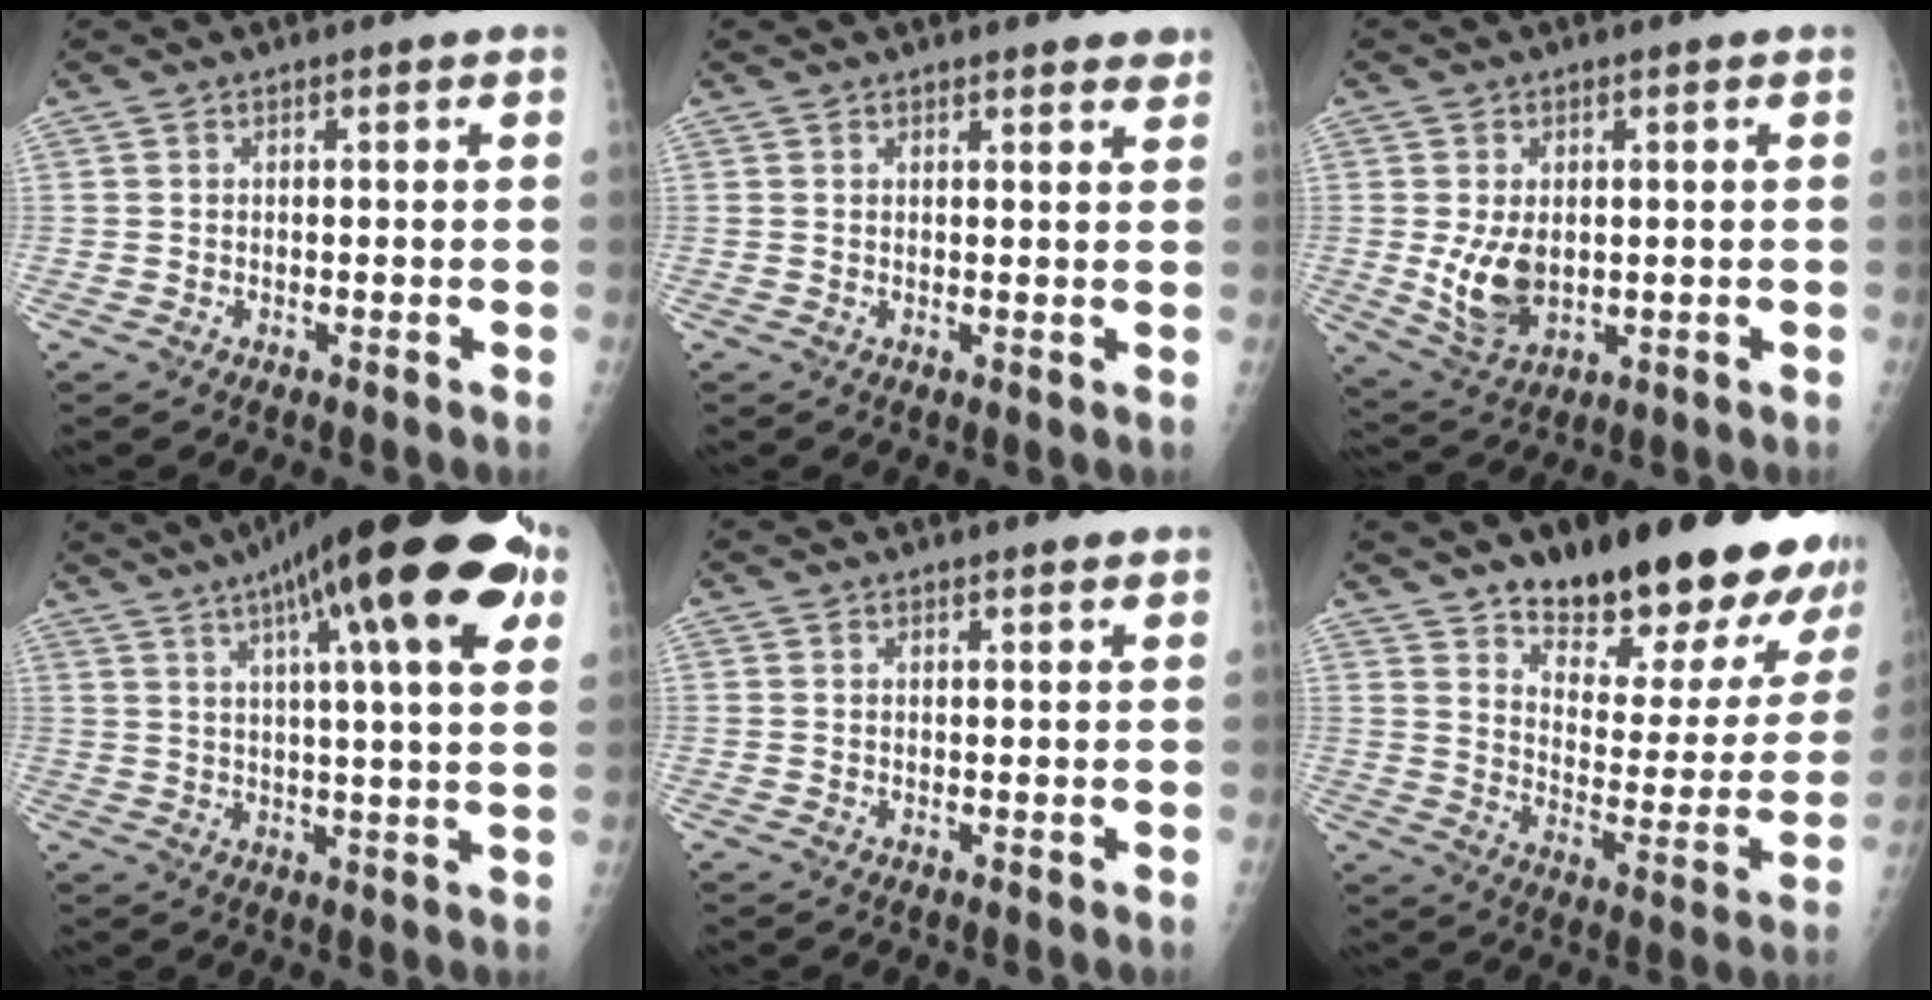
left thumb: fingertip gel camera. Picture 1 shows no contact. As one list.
[{"total": 2.7, "force": [2.4, 0.8, 1.1], "torque": [0.005, -0.006, 0.024]}, {"total": 7.5, "force": [-0.2, 5.0, 5.7], "torque": [-0.093, -0.014, 0.012]}, {"total": 24.6, "force": [11.7, 5.3, 21.0], "torque": [-0.307, 0.000, 0.168]}, {"total": 1.0, "force": [0.9, 0.2, 0.5], "torque": [-0.001, 0.000, 0.012]}, {"total": 25.4, "force": [19.2, 8.3, 14.4], "torque": [-0.157, -0.112, 0.271]}]